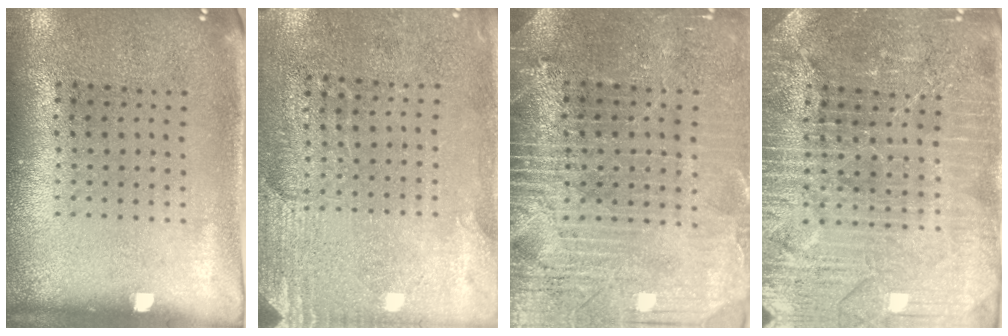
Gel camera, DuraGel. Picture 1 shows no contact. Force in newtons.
{"total": 2.8, "press": 2.6, "slide": 1.0}
{"total": 3.7, "press": 3.4, "slide": 1.3}
{"total": 4.4, "press": 4.1, "slide": 1.5}